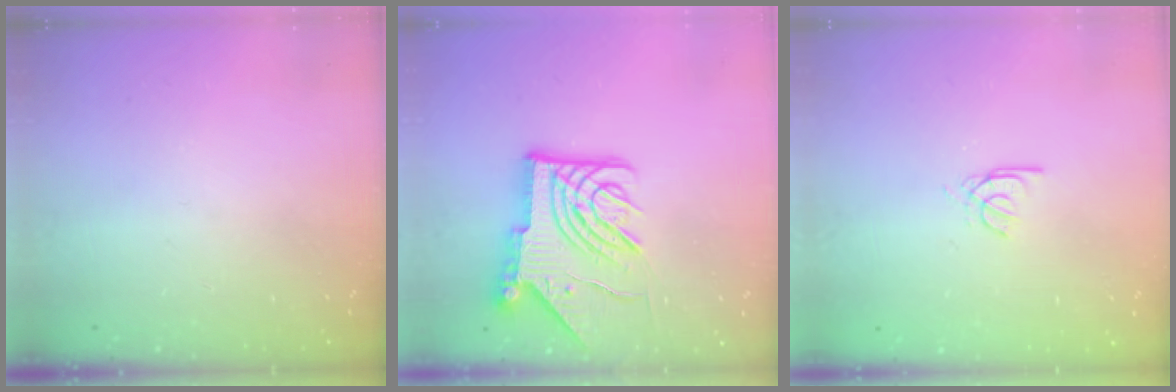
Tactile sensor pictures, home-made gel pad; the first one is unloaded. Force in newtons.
{"total": 12.2, "press": 12.1, "slide": 1.4}
{"total": 2.6, "press": 2.6, "slide": 0.3}